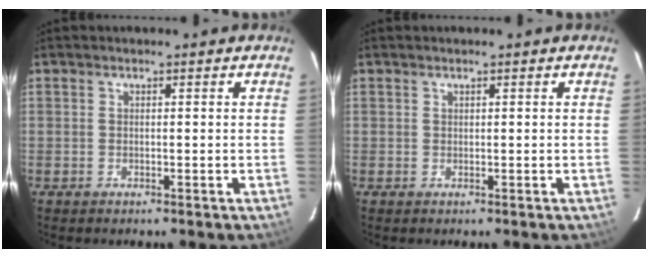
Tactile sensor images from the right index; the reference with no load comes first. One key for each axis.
{"total": 0.0}